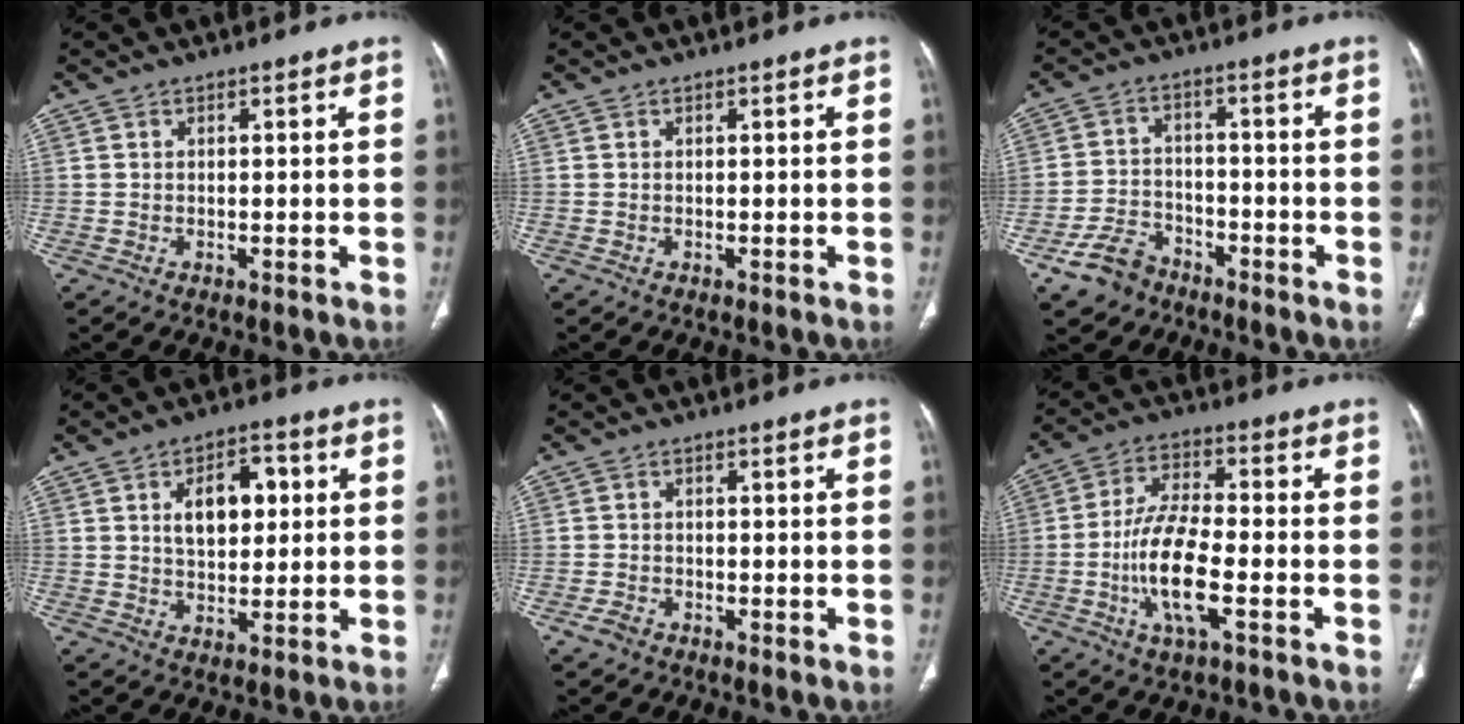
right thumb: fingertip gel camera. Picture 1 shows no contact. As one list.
[{"total": 0.0}, {"total": 7.4, "force": [-5.0, 4.9, 2.3], "torque": [-0.034, 0.026, -0.091]}, {"total": 9.4, "force": [2.2, 5.6, 7.3], "torque": [-0.086, 0.005, 0.035]}, {"total": 2.1, "force": [-1.3, 1.3, 1.0], "torque": [-0.020, 0.003, -0.023]}, {"total": 12.1, "force": [-3.4, 3.9, 10.9], "torque": [-0.221, 0.014, -0.068]}]